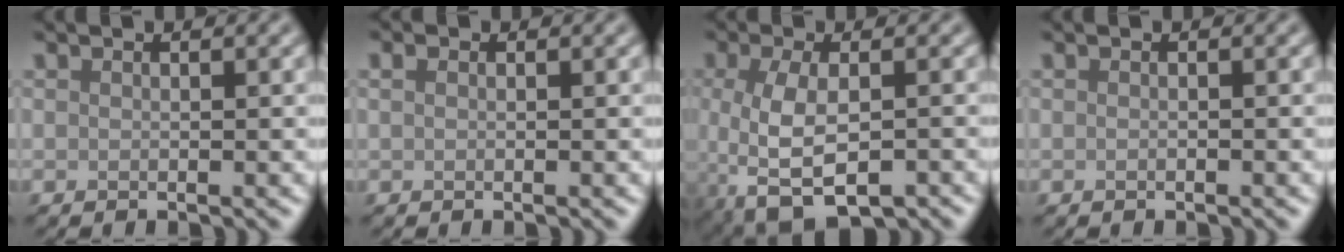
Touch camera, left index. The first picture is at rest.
{"total": 0.8, "force": [0.2, 0.5, 0.6], "torque": [-0.014, 0.000, 0.001]}
{"total": 6.7, "force": [-2.1, 3.3, 5.3], "torque": [-0.118, -0.023, -0.031]}
{"total": 0.5, "force": [-0.2, 0.2, 0.4], "torque": [-0.009, -0.002, -0.005]}